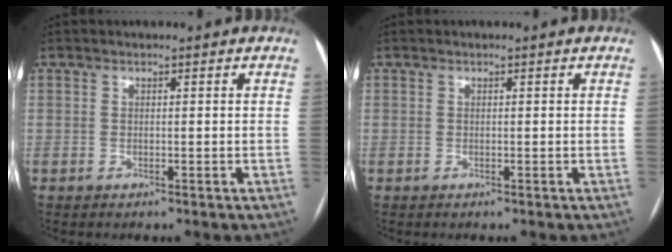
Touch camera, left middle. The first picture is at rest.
{"total": 0.0}